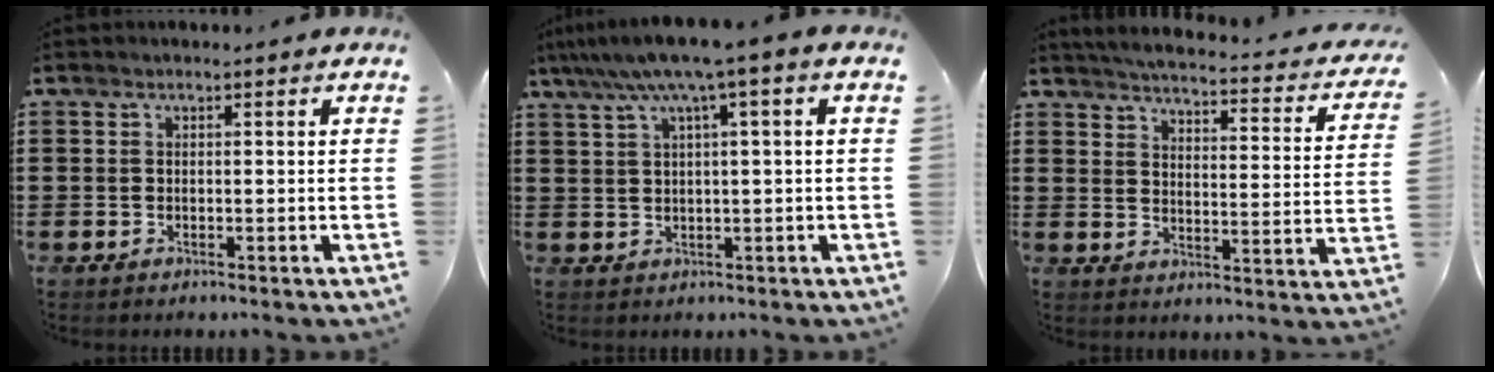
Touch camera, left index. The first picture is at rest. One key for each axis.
{"total": 5.8, "fx": 2.5, "fy": -0.4, "fz": 5.3, "tx": -0.107, "ty": -0.011, "tz": 0.039}
{"total": 3.7, "fx": 3.5, "fy": -0.3, "fz": 1.3, "tx": -0.049, "ty": -0.033, "tz": 0.052}